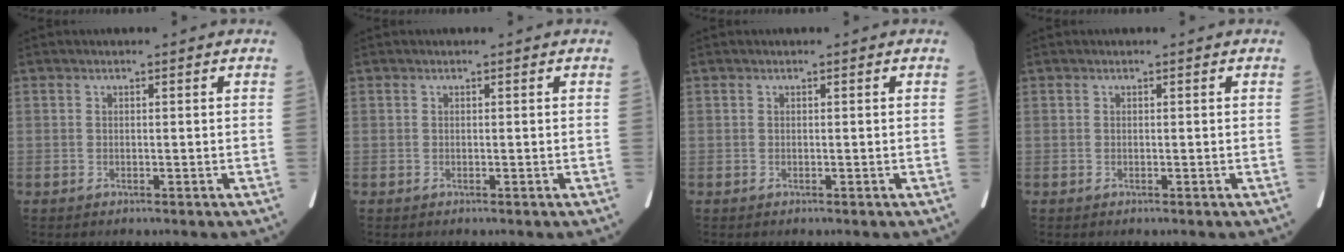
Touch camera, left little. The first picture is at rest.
{"total": 0.0}
{"total": 0.0}
{"total": 0.0}